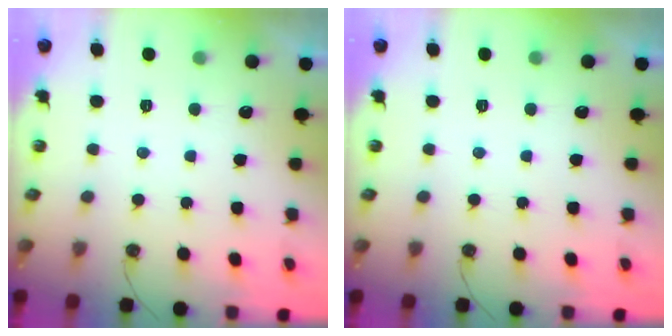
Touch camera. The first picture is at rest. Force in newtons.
{"total": 0.0}